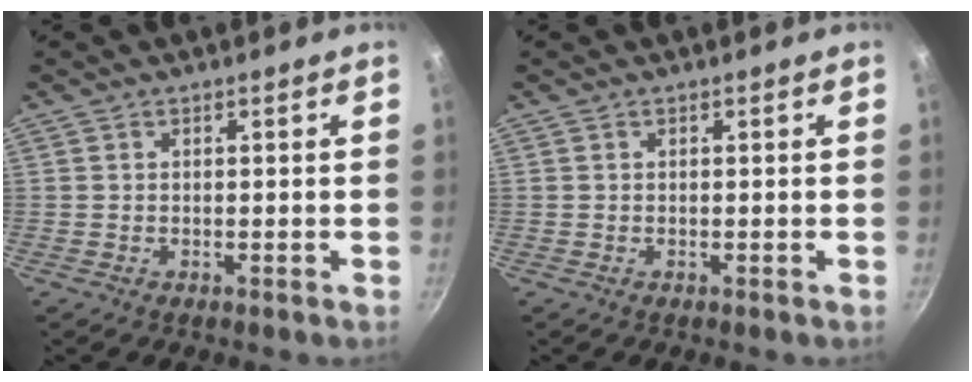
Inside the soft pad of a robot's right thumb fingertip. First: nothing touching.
{"total": 0.0}